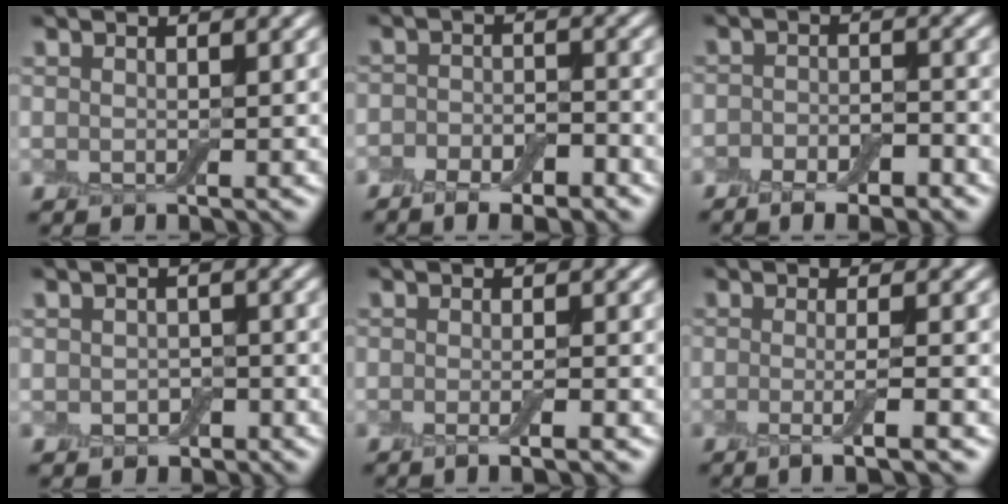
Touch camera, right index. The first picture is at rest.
{"total": 5.2, "force": [-3.3, 2.7, 3.0], "torque": [-0.011, 0.002, -0.054]}
{"total": 4.7, "force": [-3.0, 2.3, 2.9], "torque": [-0.017, 0.003, -0.048]}
{"total": 1.5, "force": [-0.6, 1.2, 0.7], "torque": [-0.010, -0.005, -0.013]}
{"total": 2.0, "force": [-0.8, 0.3, 1.8], "torque": [-0.024, -0.004, -0.014]}
{"total": 3.4, "force": [-0.9, 0.7, 3.2], "torque": [-0.048, -0.006, -0.021]}